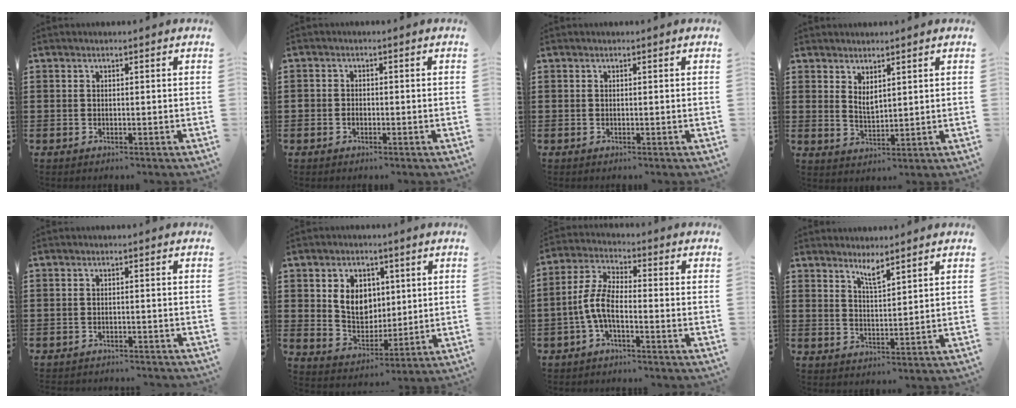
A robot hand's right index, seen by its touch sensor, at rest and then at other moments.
{"total": 1.1, "force": [-0.4, 0.9, 0.6], "torque": [-0.013, 0.000, -0.008]}
{"total": 0.0}
{"total": 2.4, "force": [1.8, 0.9, 1.2], "torque": [-0.027, 0.003, 0.034]}
{"total": 1.4, "force": [-1.4, 0.1, 0.0], "torque": [-0.005, 0.003, -0.029]}
{"total": 6.9, "force": [1.6, 5.6, 3.8], "torque": [-0.078, 0.010, 0.025]}
{"total": 6.3, "force": [-2.3, 2.0, 5.5], "torque": [-0.130, -0.007, -0.049]}
{"total": 2.9, "force": [2.5, 0.3, 1.3], "torque": [-0.031, 0.003, 0.046]}